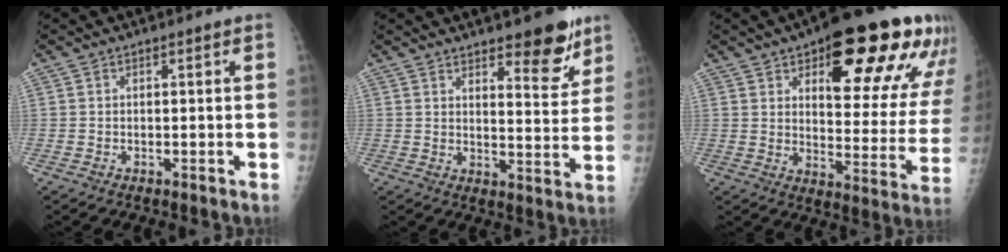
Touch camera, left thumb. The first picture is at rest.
{"total": 9.5, "force": [6.6, 3.0, 6.2], "torque": [-0.055, -0.046, 0.094]}
{"total": 25.3, "force": [13.1, 9.2, 19.6], "torque": [-0.213, -0.034, 0.181]}